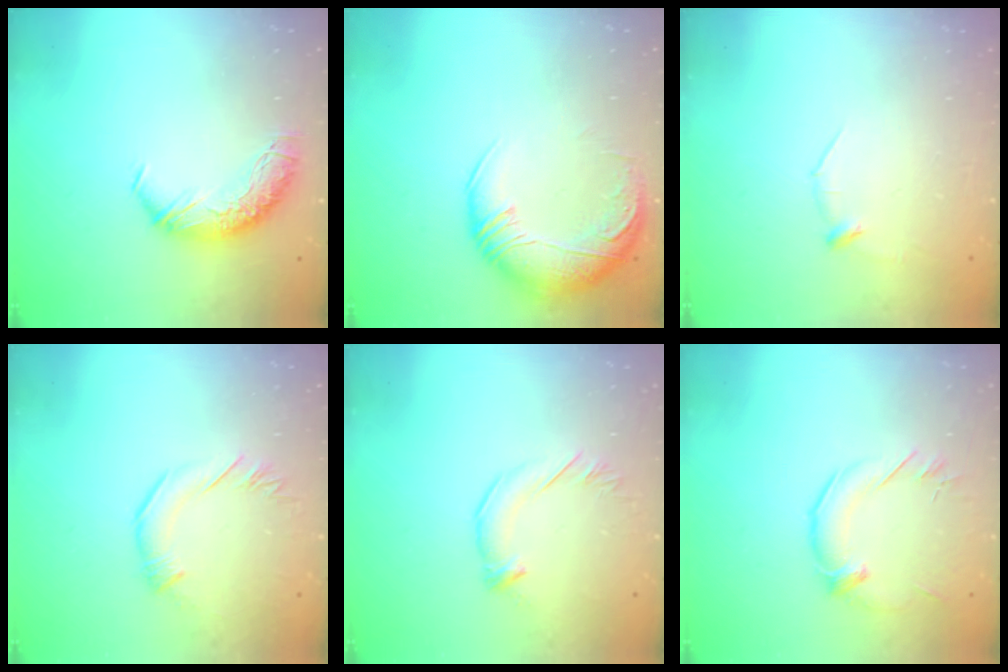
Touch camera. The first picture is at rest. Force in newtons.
{"total": 3.0, "press": 0.1, "slide": 3.0}
{"total": 8.0, "press": 8.0, "slide": 0.8}
{"total": 2.8, "press": 2.7, "slide": 0.5}
{"total": 2.9, "press": 2.9, "slide": 0.5}
{"total": 1.2, "press": 0.3, "slide": 1.1}